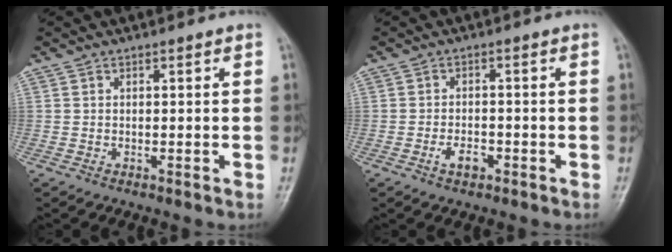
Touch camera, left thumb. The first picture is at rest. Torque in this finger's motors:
{"motor_torque": [-0.14, 0.27, 0.20, 0.11, 0.02]}